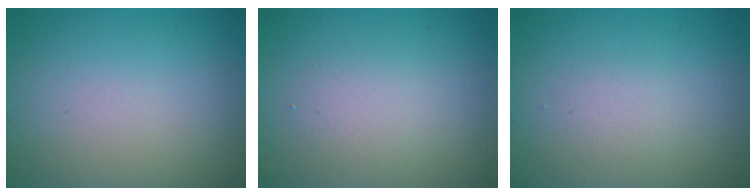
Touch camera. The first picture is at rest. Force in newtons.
{"total": 1.9, "press": 1.9, "slide": 0.1}
{"total": 1.3, "press": 1.3, "slide": 0.0}